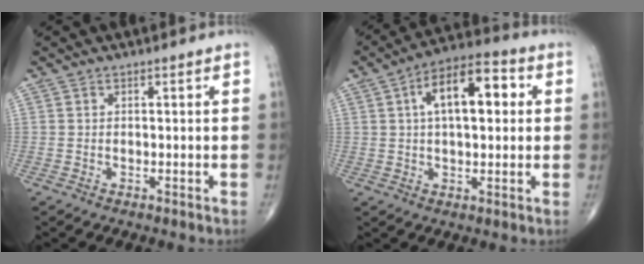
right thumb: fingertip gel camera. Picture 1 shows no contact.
{"total": 13.1, "force": [2.9, 6.3, 11.1], "torque": [-0.166, 0.024, 0.038]}